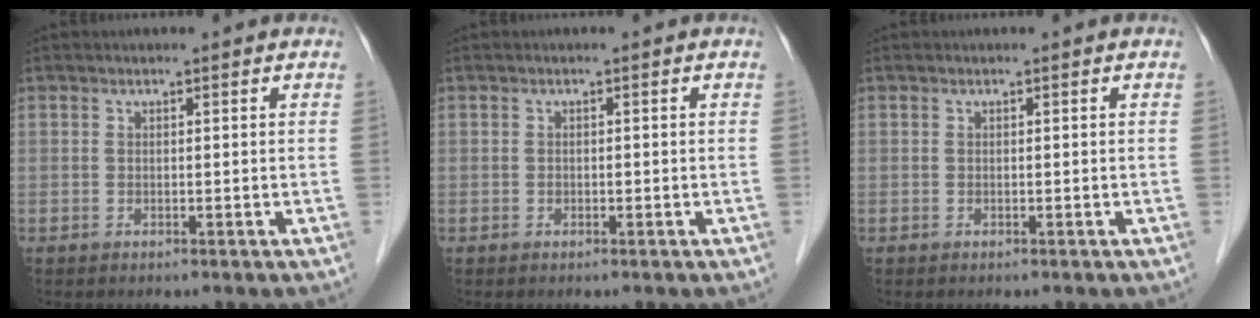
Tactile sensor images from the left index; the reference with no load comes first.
{"total": 0.6, "force": [-0.2, 0.4, 0.4], "torque": [-0.007, 0.003, -0.004]}
{"total": 0.0}